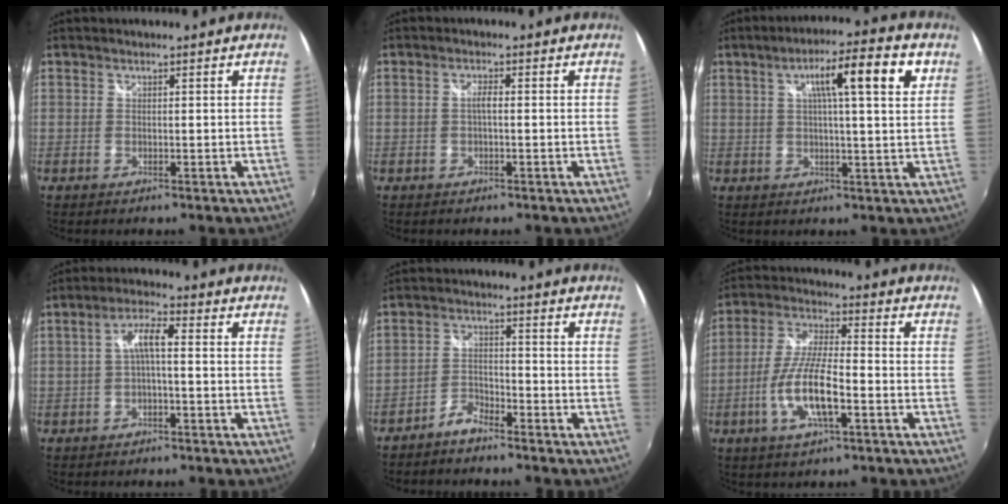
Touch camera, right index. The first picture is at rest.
{"total": 1.4, "force": [-0.3, 0.2, 1.3], "torque": [-0.025, 0.004, -0.008]}
{"total": 11.8, "force": [4.5, 1.5, 10.8], "torque": [-0.169, 0.028, 0.066]}
{"total": 4.5, "force": [-0.7, 0.9, 4.3], "torque": [-0.087, 0.012, -0.012]}
{"total": 4.1, "force": [-3.6, 1.3, 1.5], "torque": [-0.043, 0.007, -0.070]}
{"total": 11.2, "force": [-4.0, 2.6, 10.1], "torque": [-0.212, -0.003, -0.074]}